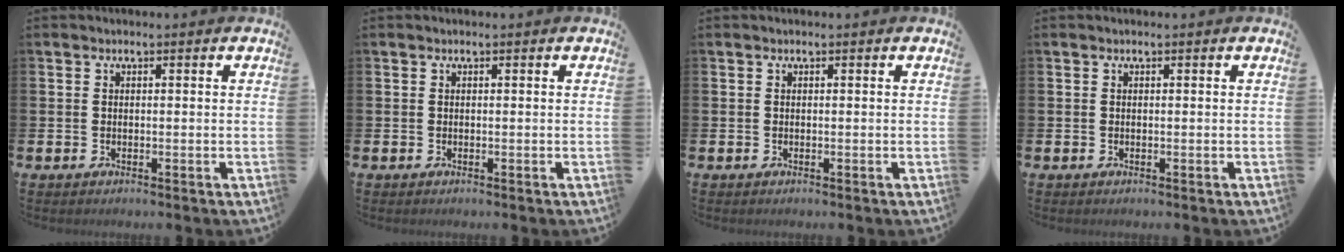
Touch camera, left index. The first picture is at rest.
{"total": 0.0}
{"total": 0.0}
{"total": 0.0}